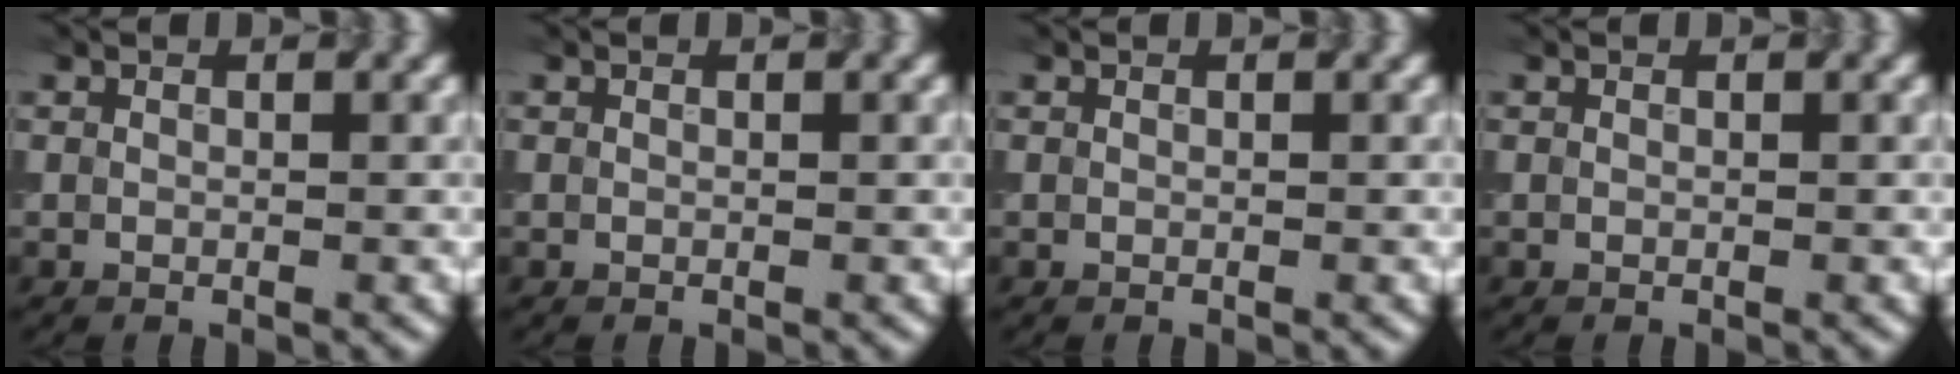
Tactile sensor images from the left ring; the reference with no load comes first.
{"total": 0.0}
{"total": 0.0}
{"total": 0.0}